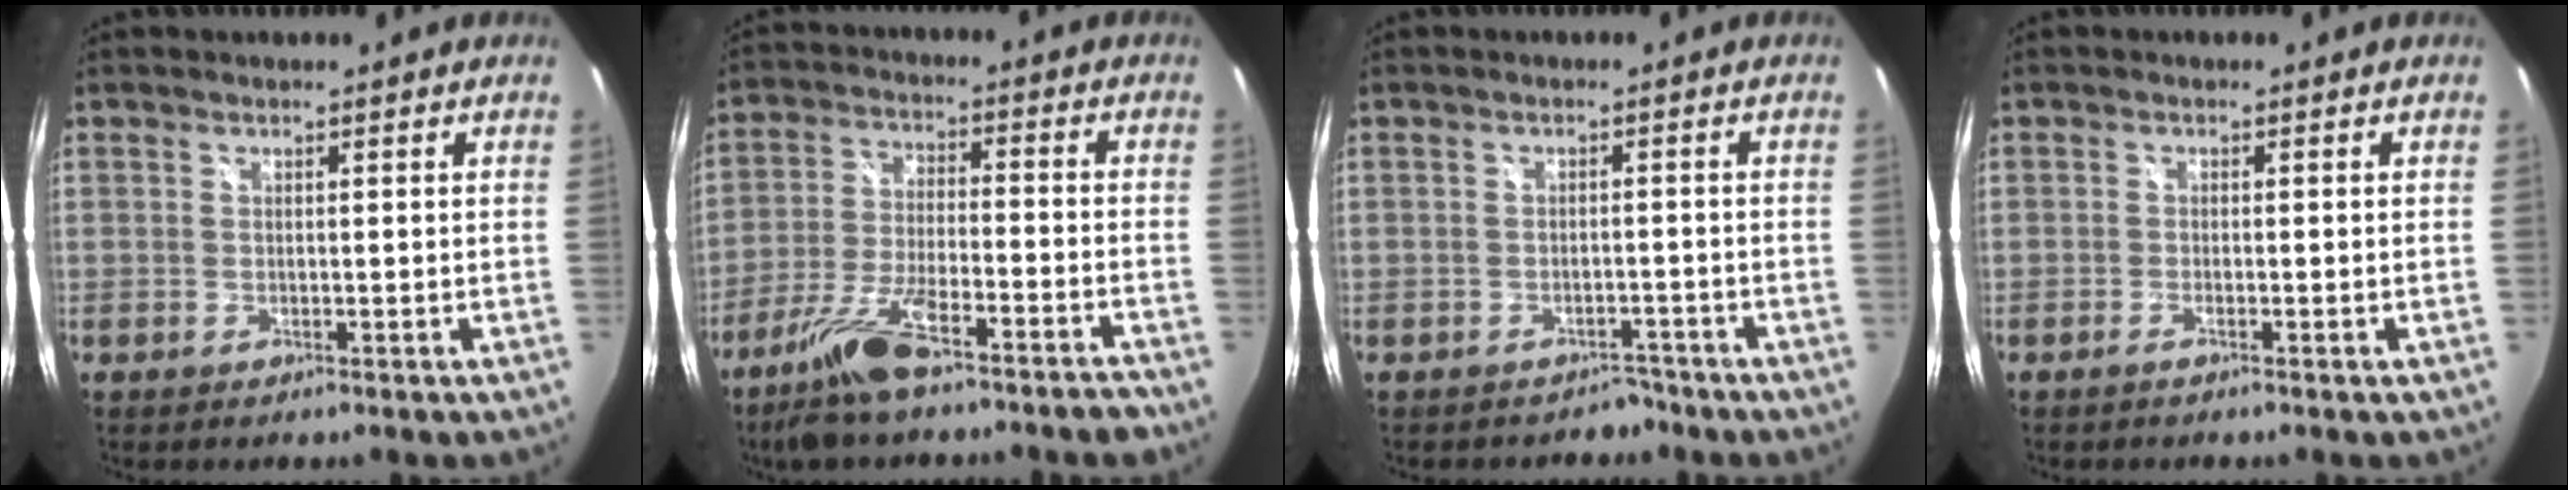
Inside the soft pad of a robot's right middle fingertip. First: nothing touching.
{"total": 13.6, "force": [-10.4, 2.5, 8.3], "torque": [-0.171, -0.021, -0.181]}
{"total": 3.2, "force": [-2.6, 1.9, 0.1], "torque": [0.001, 0.011, -0.032]}
{"total": 1.0, "force": [-0.7, -0.2, 0.7], "torque": [-0.012, -0.001, -0.015]}